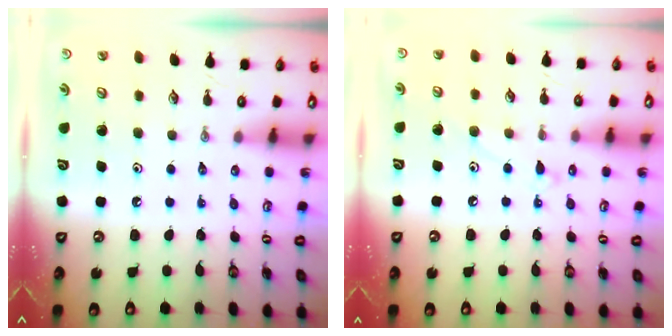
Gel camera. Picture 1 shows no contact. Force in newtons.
{"total": 7.0, "press": 6.9, "slide": 0.7}